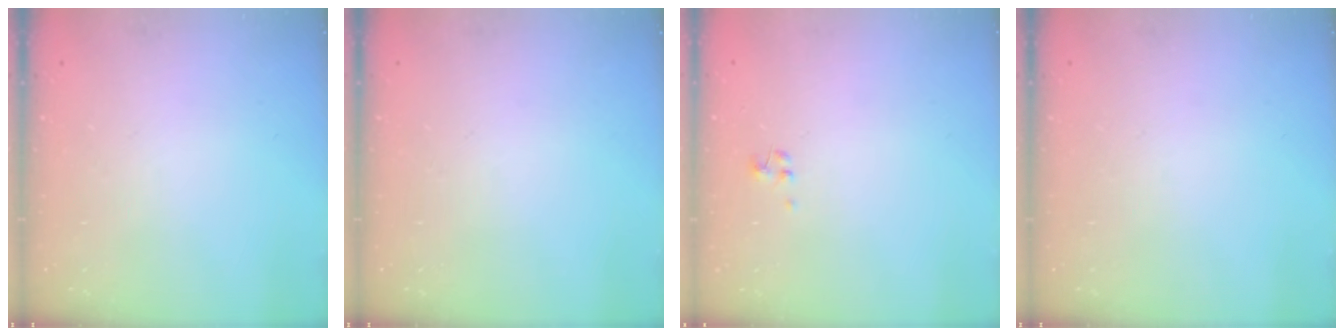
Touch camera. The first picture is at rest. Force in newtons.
{"total": 0.0}
{"total": 0.8, "press": 0.7, "slide": 0.3}
{"total": 0.0}